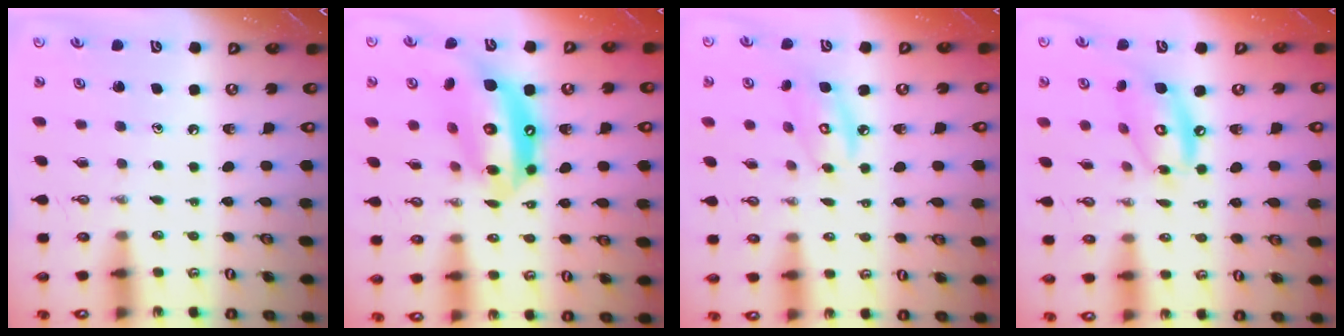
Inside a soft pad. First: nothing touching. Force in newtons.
{"total": 16.6, "press": 16.6, "slide": 1.7}
{"total": 6.9, "press": 6.9, "slide": 0.4}
{"total": 12.5, "press": 12.5, "slide": 0.9}